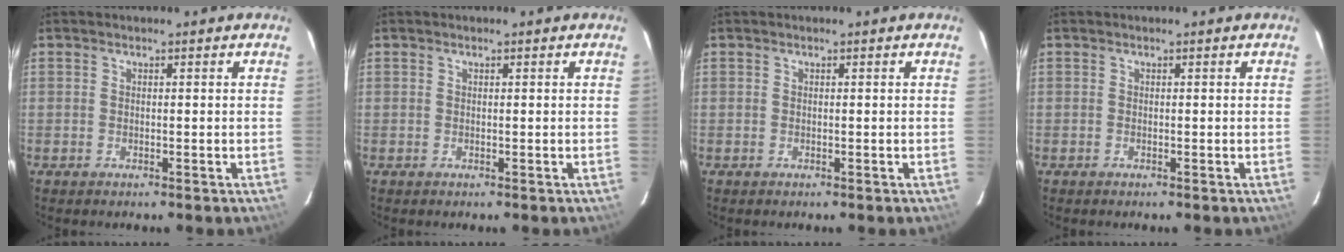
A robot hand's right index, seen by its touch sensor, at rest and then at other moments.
{"total": 0.0}
{"total": 0.0}
{"total": 0.0}